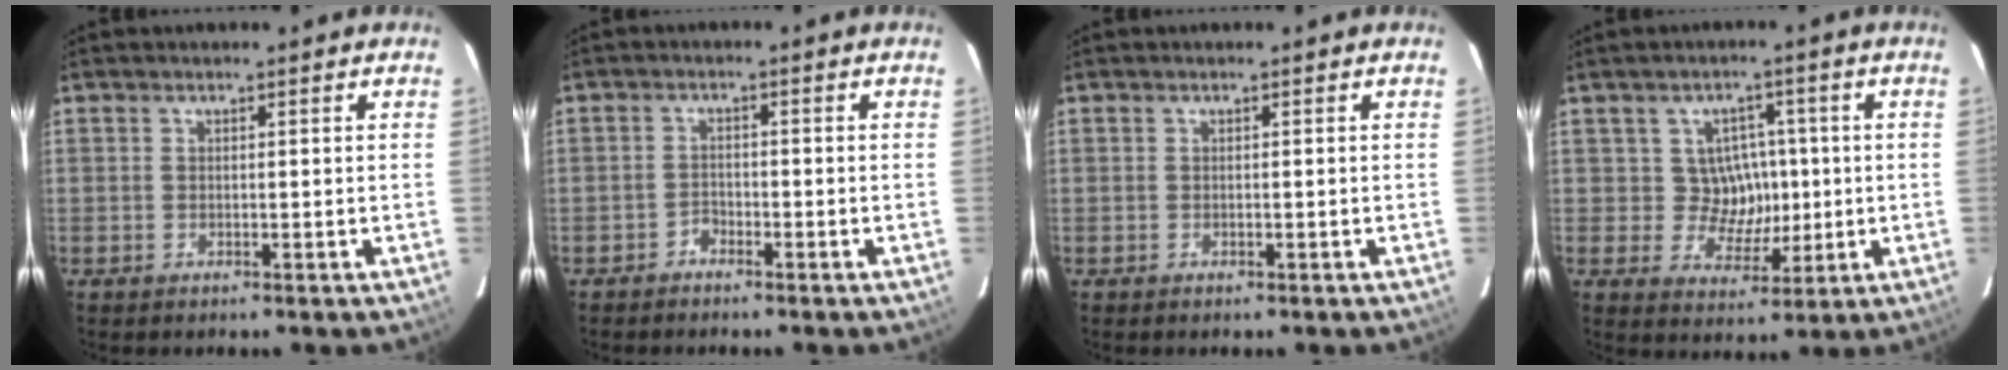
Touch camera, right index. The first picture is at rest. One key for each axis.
{"total": 1.7, "fx": -1.4, "fy": 0.8, "fz": 0.1, "tx": 0.000, "ty": 0.004, "tz": -0.027}
{"total": 0.0}
{"total": 6.6, "fx": 0.3, "fy": 6.3, "fz": 1.7, "tx": -0.032, "ty": 0.012, "tz": 0.008}